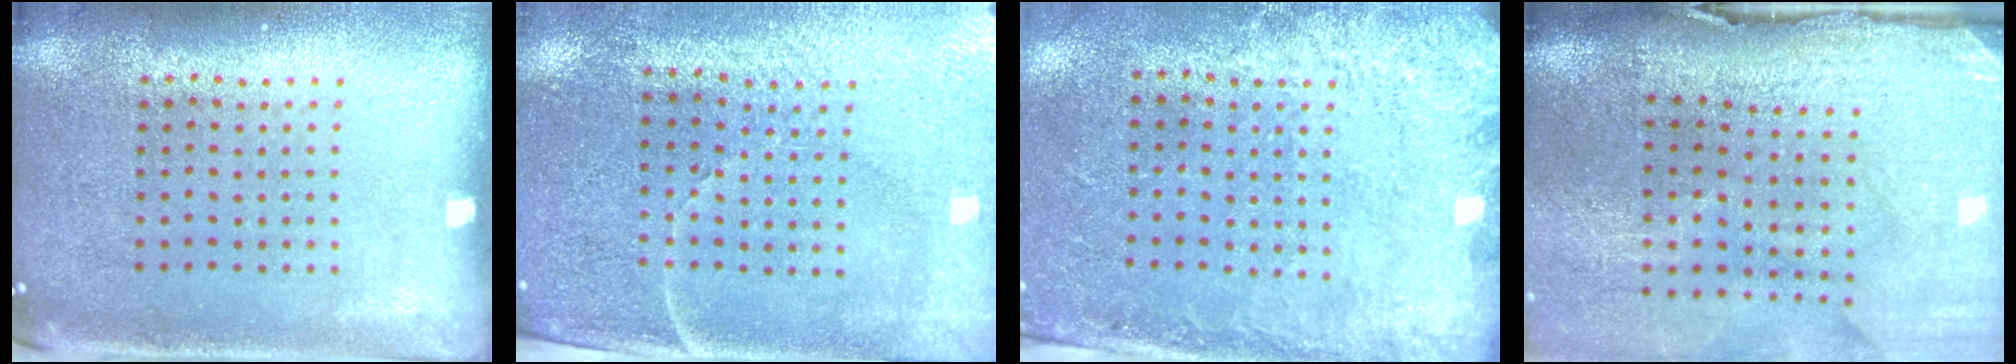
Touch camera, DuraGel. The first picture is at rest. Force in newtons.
{"total": 3.4, "press": 3.3, "slide": 1.0}
{"total": 2.8, "press": 1.9, "slide": 2.0}
{"total": 4.4, "press": 3.7, "slide": 2.5}